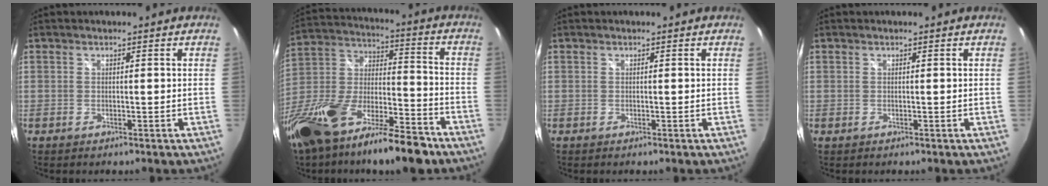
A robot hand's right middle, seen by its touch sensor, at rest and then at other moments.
{"total": 23.3, "force": [-14.7, 8.3, 16.1], "torque": [-0.317, -0.016, -0.255]}
{"total": 0.0}
{"total": 0.0}